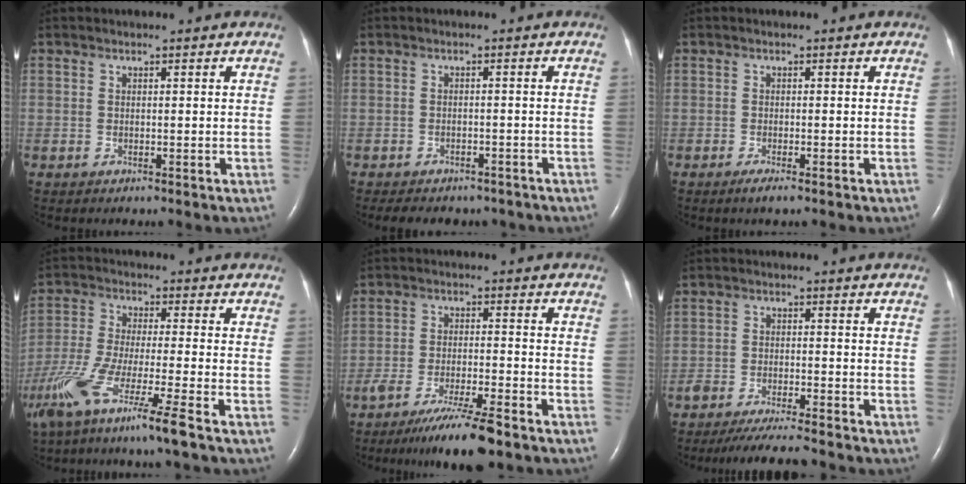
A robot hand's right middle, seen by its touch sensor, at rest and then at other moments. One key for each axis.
{"total": 10.2, "fx": -8.5, "fy": 4.3, "fz": 3.6, "tx": -0.066, "ty": 0.003, "tz": -0.097}
{"total": 2.0, "fx": -1.3, "fy": 0.1, "fz": 1.5, "tx": -0.033, "ty": -0.007, "tz": -0.019}
{"total": 13.1, "fx": -8.4, "fy": -0.9, "fz": 10.0, "tx": -0.203, "ty": -0.047, "tz": -0.157}
{"total": 9.7, "fx": -7.3, "fy": 0.4, "fz": 6.4, "tx": -0.101, "ty": -0.024, "tz": -0.122}
{"total": 8.6, "fx": -7.8, "fy": 0.5, "fz": 3.6, "tx": -0.049, "ty": -0.018, "tz": -0.123}